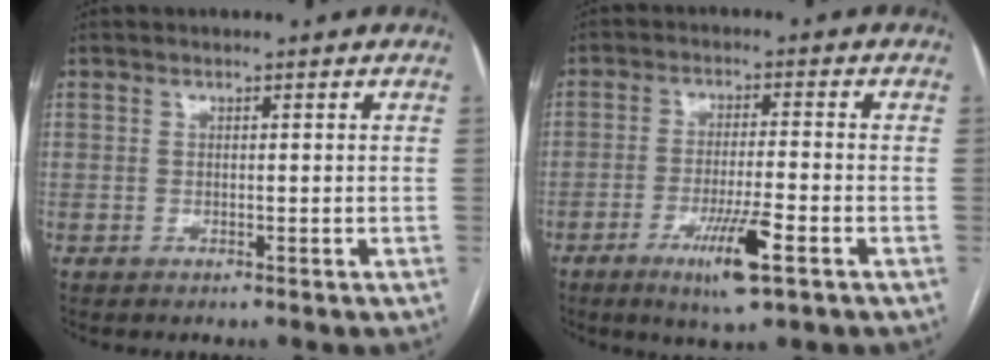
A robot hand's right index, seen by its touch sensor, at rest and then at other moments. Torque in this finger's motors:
{"motor_torque": [1.13, -0.39, 0.59, 0.10]}